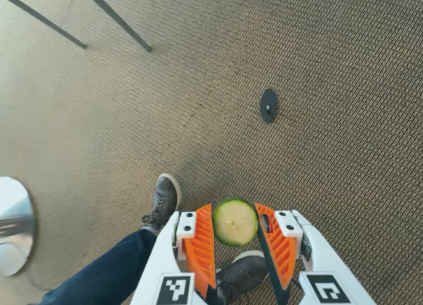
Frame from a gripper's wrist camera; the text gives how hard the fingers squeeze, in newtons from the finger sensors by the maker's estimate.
{"total": 6.1, "left": 5.8, "right": 6.5}